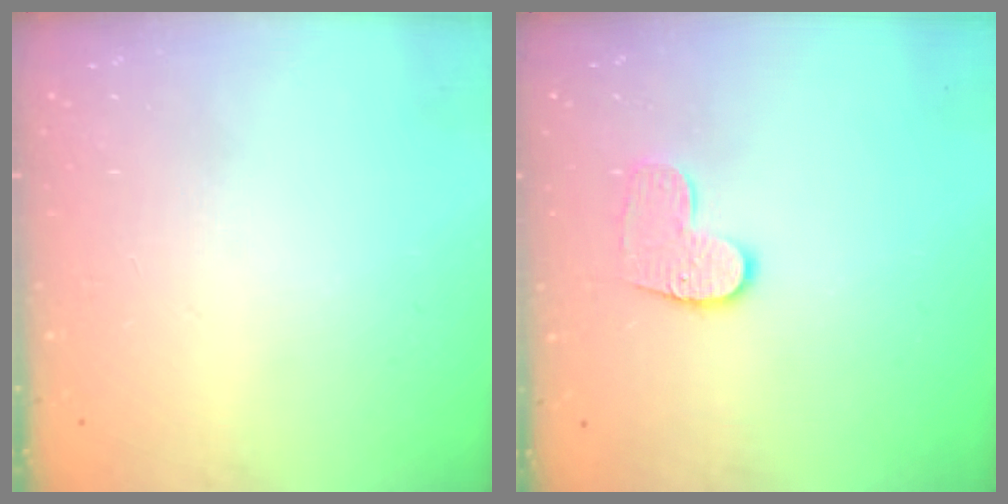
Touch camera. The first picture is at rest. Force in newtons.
{"total": 8.2, "press": 8.2, "slide": 0.2}